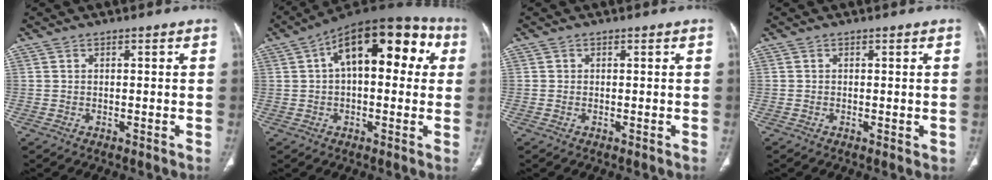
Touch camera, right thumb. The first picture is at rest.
{"total": 19.1, "force": [5.0, 9.6, 15.7], "torque": [-0.191, 0.041, 0.063]}
{"total": 0.0}
{"total": 1.1, "force": [-0.4, 0.4, 1.0], "torque": [-0.013, -0.002, -0.005]}